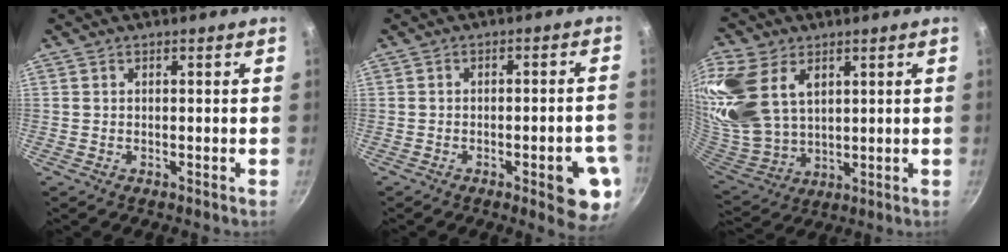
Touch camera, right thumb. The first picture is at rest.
{"total": 10.2, "force": [-3.7, 3.1, 9.0], "torque": [-0.082, 0.018, -0.042]}
{"total": 19.7, "force": [7.7, 13.0, 12.6], "torque": [-0.270, -0.018, 0.164]}